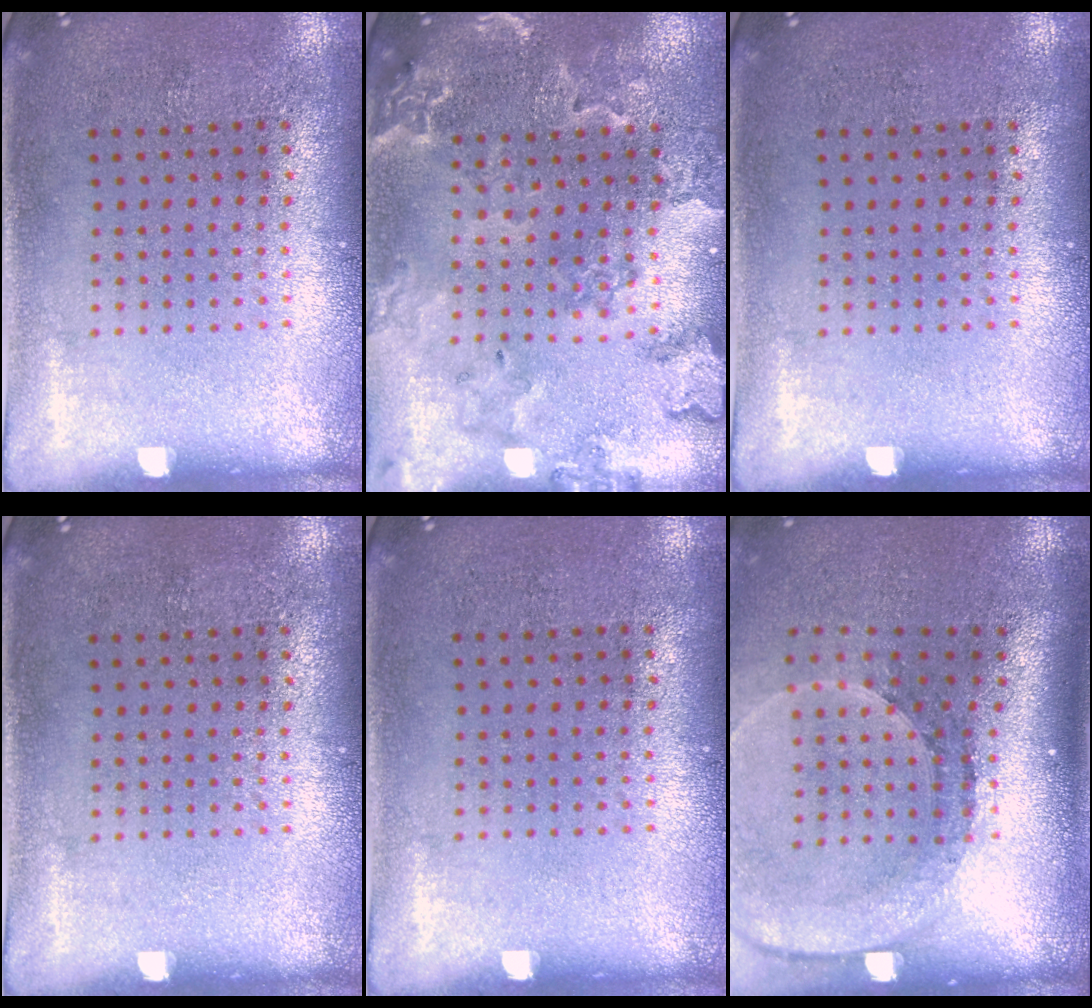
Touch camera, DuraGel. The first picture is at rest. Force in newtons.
{"total": 2.0, "press": 2.0, "slide": 0.2}
{"total": 0.0}
{"total": 0.0}
{"total": 0.0}
{"total": 2.6, "press": 1.8, "slide": 1.9}